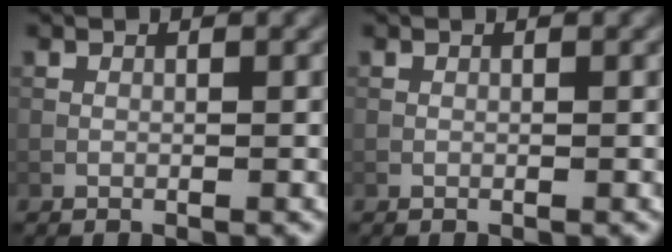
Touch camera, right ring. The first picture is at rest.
{"total": 0.0}